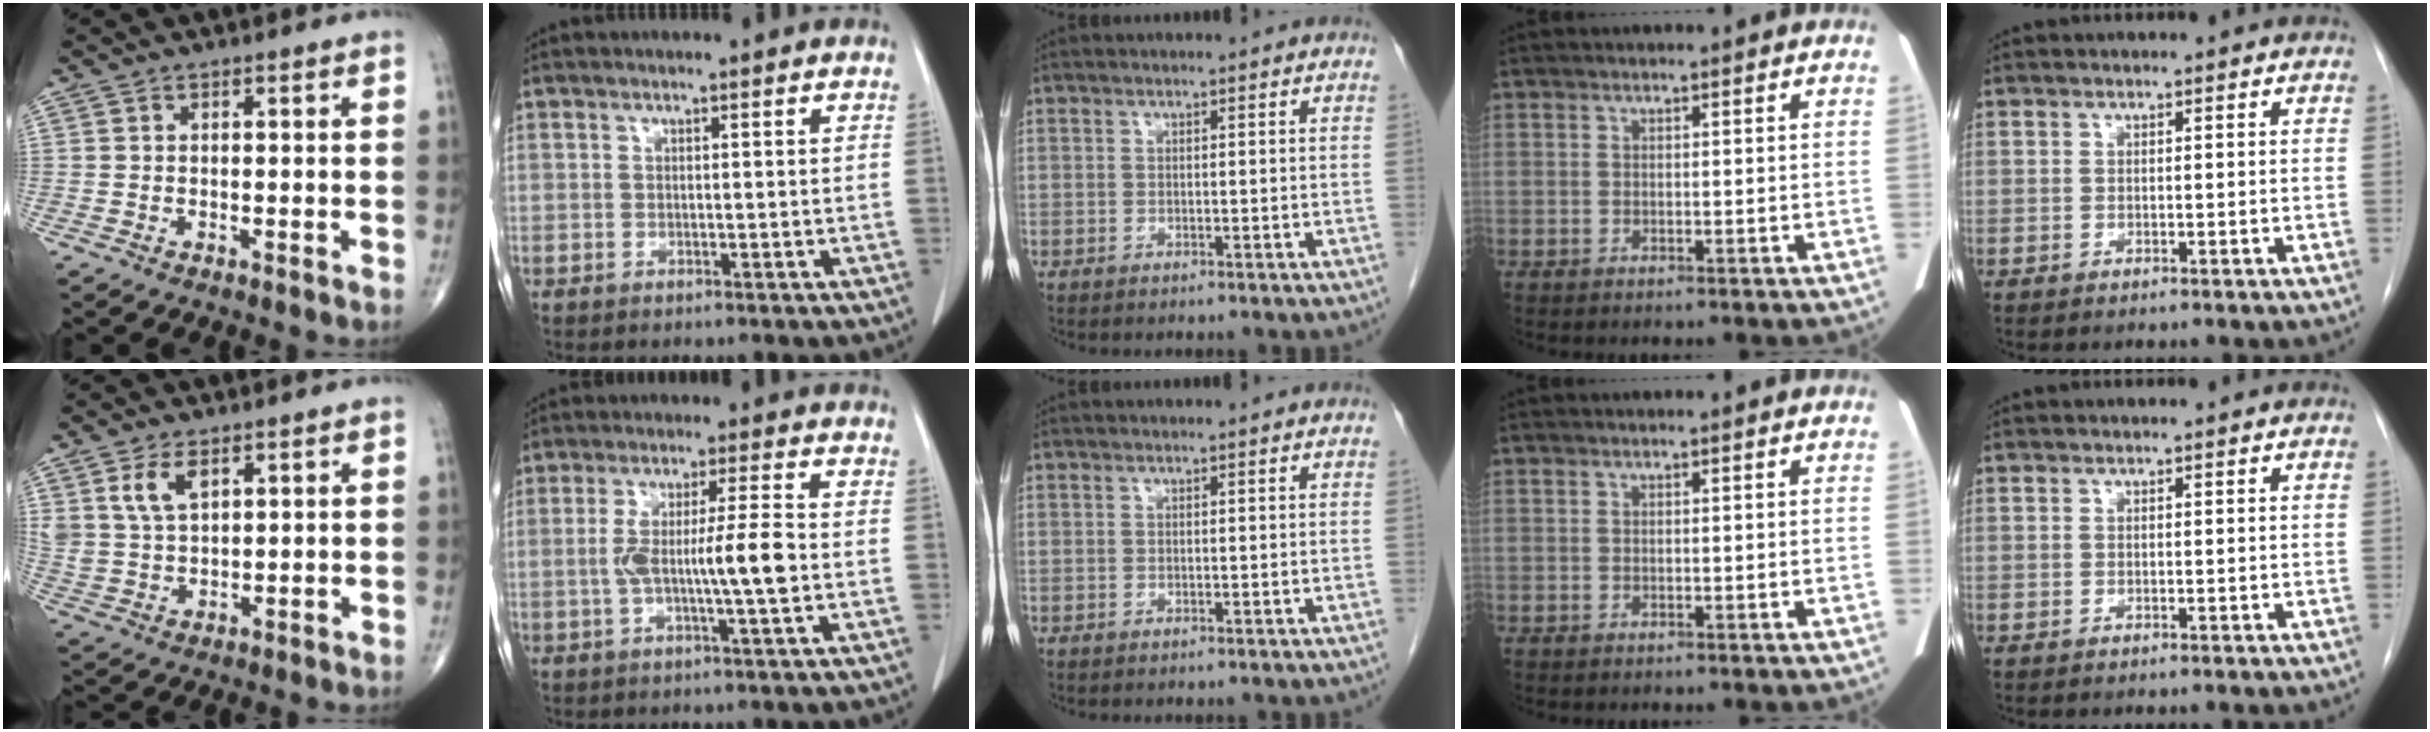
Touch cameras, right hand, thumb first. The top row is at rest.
{"thumb": {"total": 6.5, "force": [3.1, 3.5, 4.4], "torque": [-0.083, -0.012, 0.070]}, "index": {"total": 8.1, "force": [-1.0, 0.0, 8.1], "torque": [-0.150, 0.004, -0.018]}}